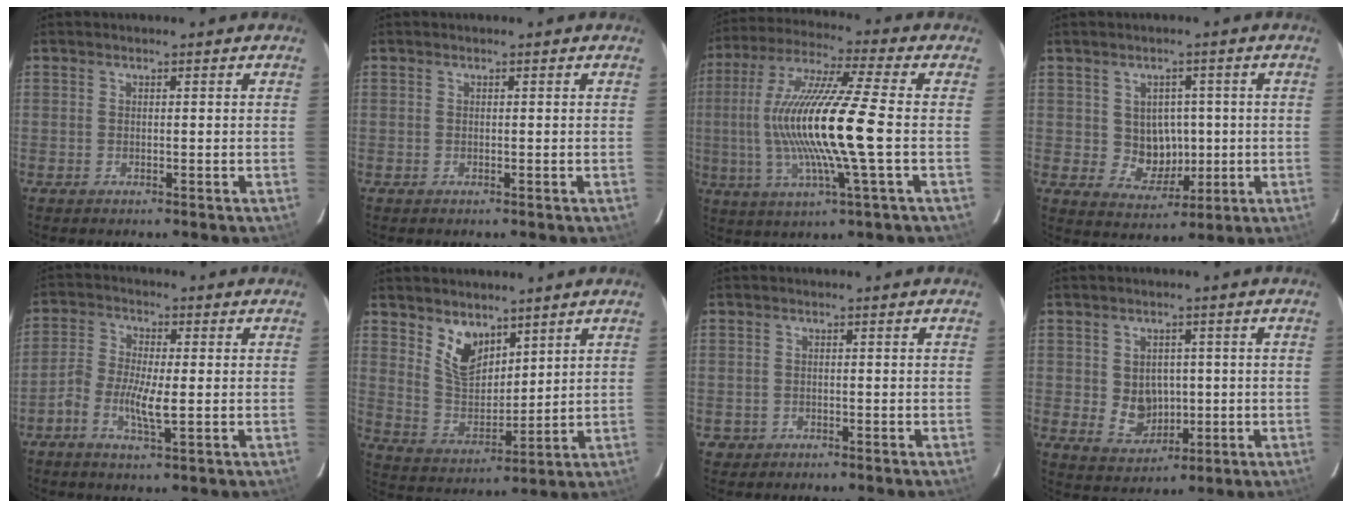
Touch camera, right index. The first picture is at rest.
{"total": 0.0}
{"total": 17.6, "force": [-1.5, 0.1, 17.5], "torque": [-0.340, -0.005, -0.027]}
{"total": 6.4, "force": [0.2, 5.9, 2.5], "torque": [-0.047, 0.006, 0.017]}
{"total": 5.8, "force": [-1.5, 1.5, 5.4], "torque": [-0.117, 0.001, -0.036]}
{"total": 8.6, "force": [5.7, 4.8, 4.4], "torque": [-0.075, 0.000, 0.119]}
{"total": 1.4, "force": [-0.7, 1.2, 0.1], "torque": [-0.009, 0.002, -0.007]}
{"total": 6.2, "force": [-0.1, 5.4, 3.1], "torque": [-0.059, 0.001, 0.014]}